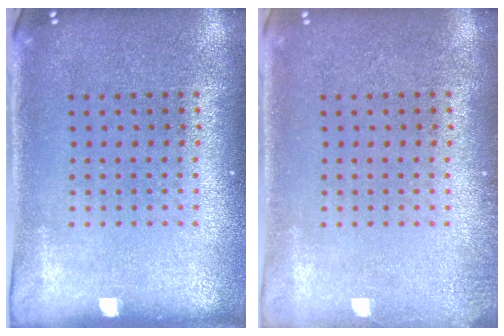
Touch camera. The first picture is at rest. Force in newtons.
{"total": 0.8, "press": 0.8, "slide": 0.1}